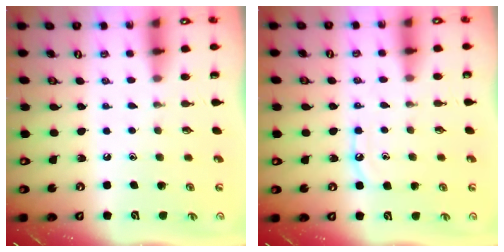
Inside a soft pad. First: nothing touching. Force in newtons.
{"total": 6.9, "press": 6.8, "slide": 0.7}